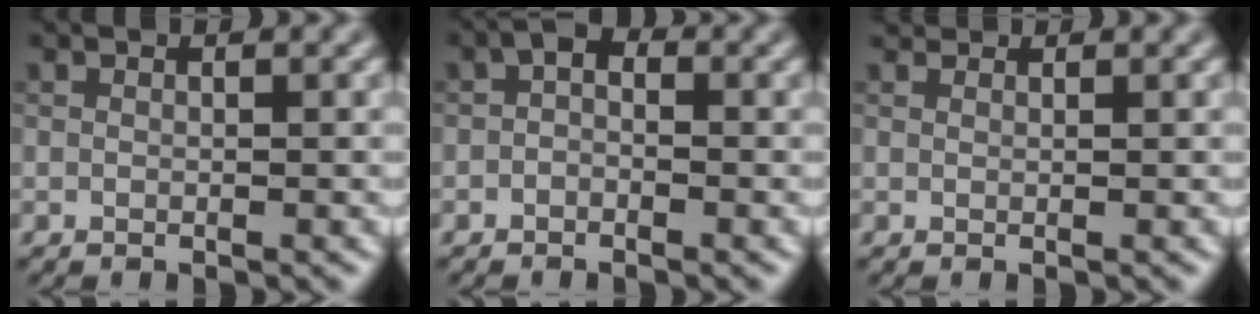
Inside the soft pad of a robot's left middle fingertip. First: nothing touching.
{"total": 1.3, "force": [-0.3, 0.9, 0.9], "torque": [-0.018, 0.002, -0.013]}
{"total": 1.7, "force": [1.5, 0.5, 0.4], "torque": [-0.015, -0.003, 0.017]}